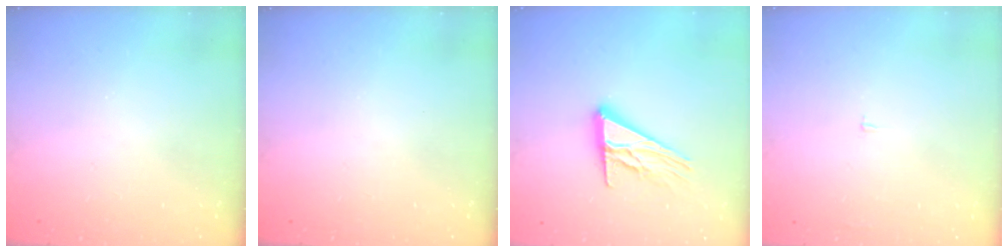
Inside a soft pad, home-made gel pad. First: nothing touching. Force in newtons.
{"total": 0.0}
{"total": 13.0, "press": 13.0, "slide": 1.0}
{"total": 1.2, "press": 1.2, "slide": 0.1}